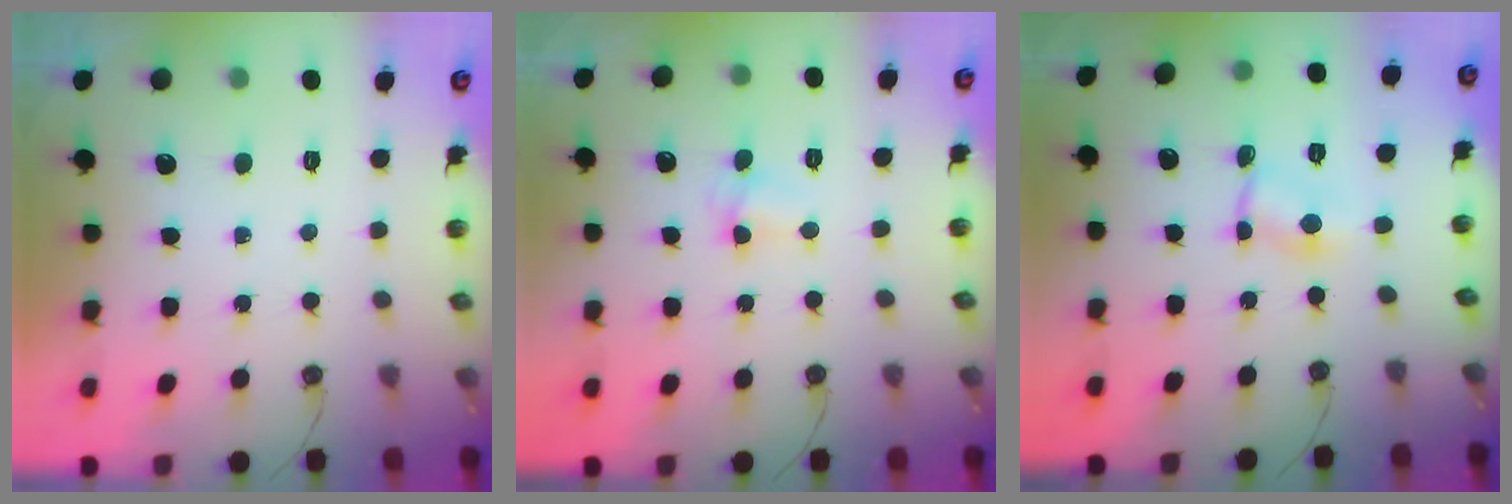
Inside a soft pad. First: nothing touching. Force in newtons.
{"total": 2.8, "press": 2.8, "slide": 0.5}
{"total": 2.0, "press": 2.0, "slide": 0.1}